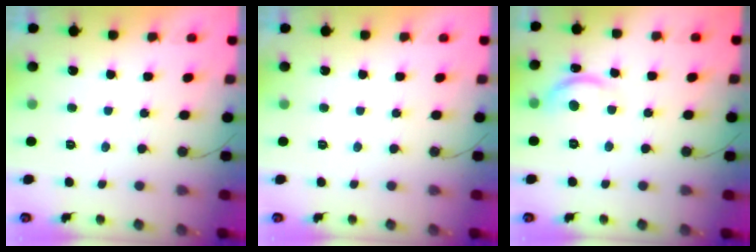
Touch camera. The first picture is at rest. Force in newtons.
{"total": 0.0}
{"total": 11.3, "press": 11.3, "slide": 0.8}